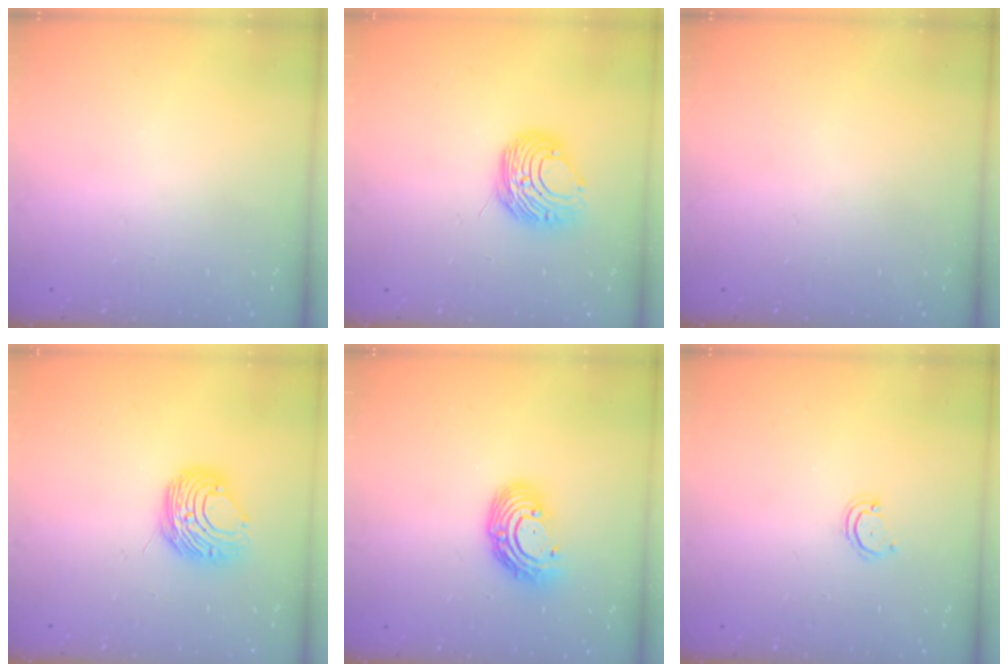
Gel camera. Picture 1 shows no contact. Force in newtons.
{"total": 10.3, "press": 10.2, "slide": 1.1}
{"total": 0.0}
{"total": 10.3, "press": 10.2, "slide": 1.1}
{"total": 10.7, "press": 10.6, "slide": 0.9}
{"total": 3.2, "press": 3.2, "slide": 0.2}